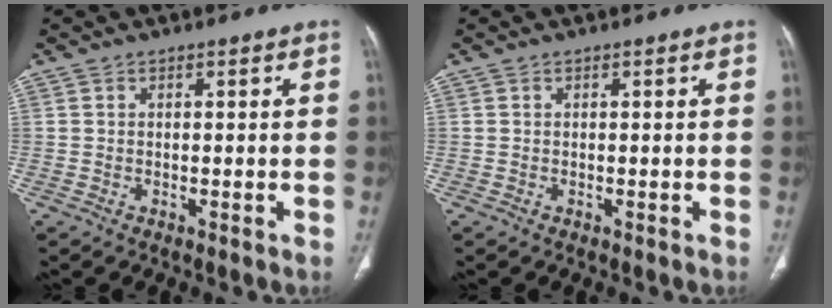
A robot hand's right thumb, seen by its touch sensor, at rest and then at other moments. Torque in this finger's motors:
{"motor_torque": [-0.03, 0.03, 0.00, 0.00, 0.03]}